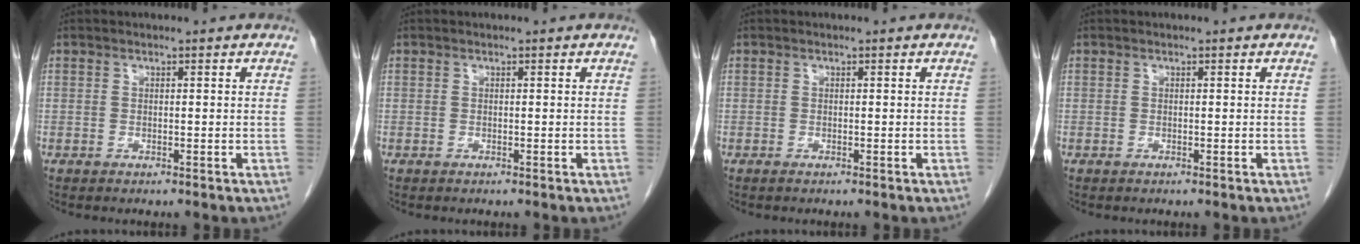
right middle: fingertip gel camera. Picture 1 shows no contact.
{"total": 0.0}
{"total": 0.0}
{"total": 0.0}